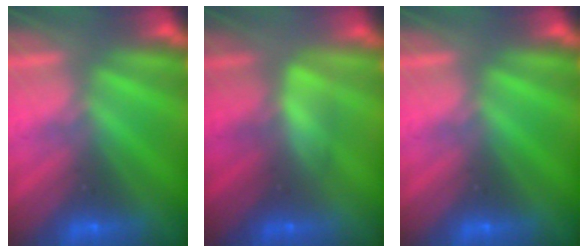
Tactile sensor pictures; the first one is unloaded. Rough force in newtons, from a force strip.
{"total": 2.6}
{"total": 0.0}